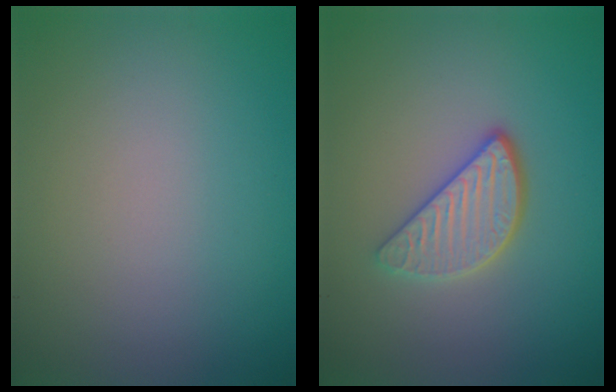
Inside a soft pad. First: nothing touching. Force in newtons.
{"total": 3.5, "press": 2.9, "slide": 1.9}